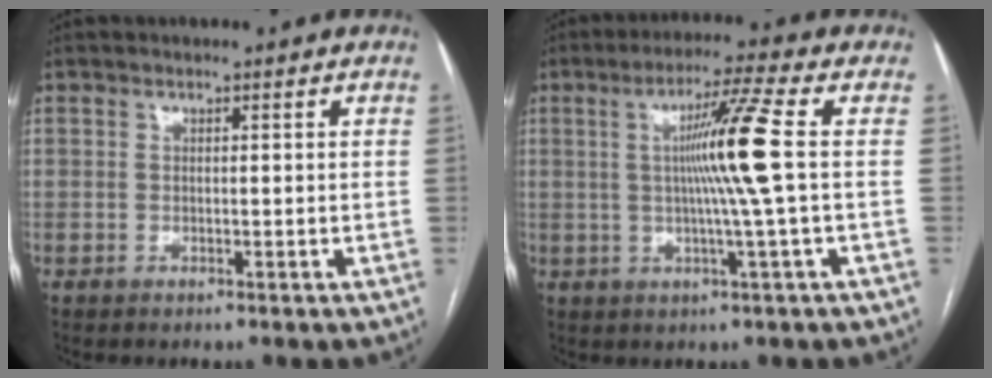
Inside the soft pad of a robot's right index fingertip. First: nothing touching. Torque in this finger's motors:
{"motor_torque": [1.24, 0.47, 0.36, 0.11]}